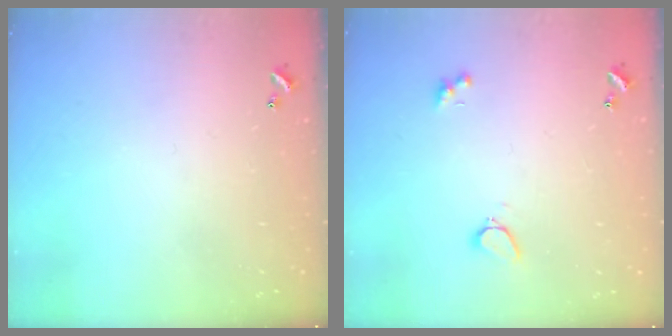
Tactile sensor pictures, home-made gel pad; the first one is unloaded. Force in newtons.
{"total": 3.7, "press": 3.6, "slide": 0.7}